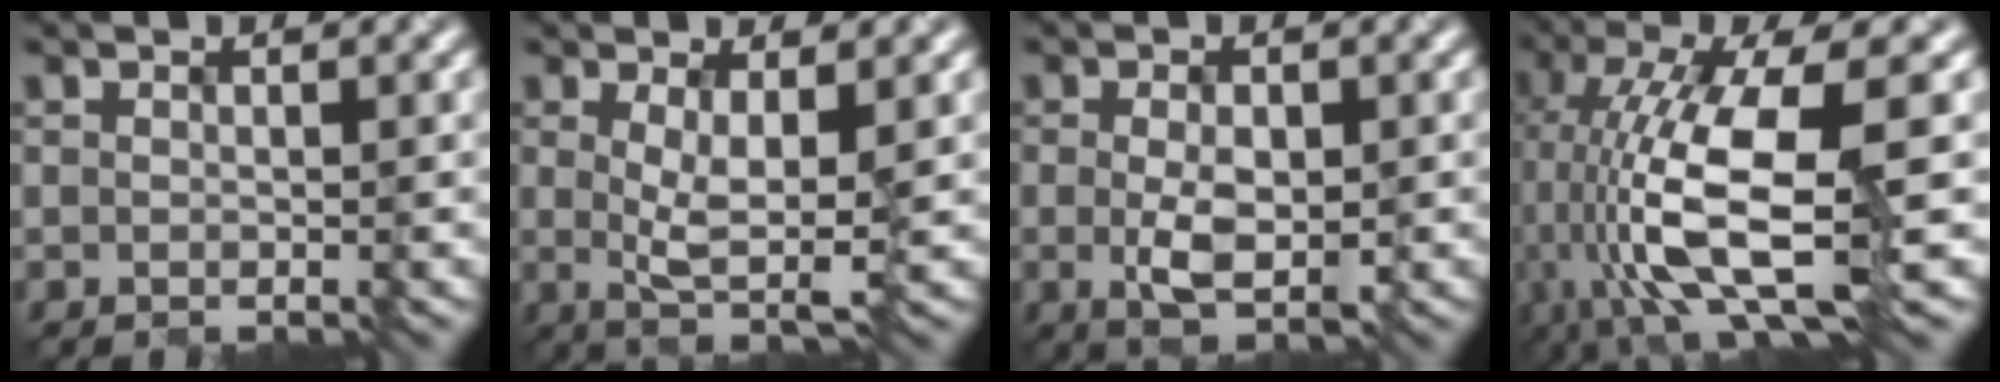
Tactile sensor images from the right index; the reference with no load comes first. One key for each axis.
{"total": 3.9, "fx": -0.1, "fy": 1.1, "fz": 3.7, "tx": -0.073, "ty": -0.012, "tz": 0.008}
{"total": 3.6, "fx": -0.9, "fy": 1.7, "fz": 3.1, "tx": -0.065, "ty": -0.004, "tz": -0.005}
{"total": 11.5, "fx": -3.0, "fy": 3.8, "fz": 10.4, "tx": -0.212, "ty": -0.008, "tz": -0.047}